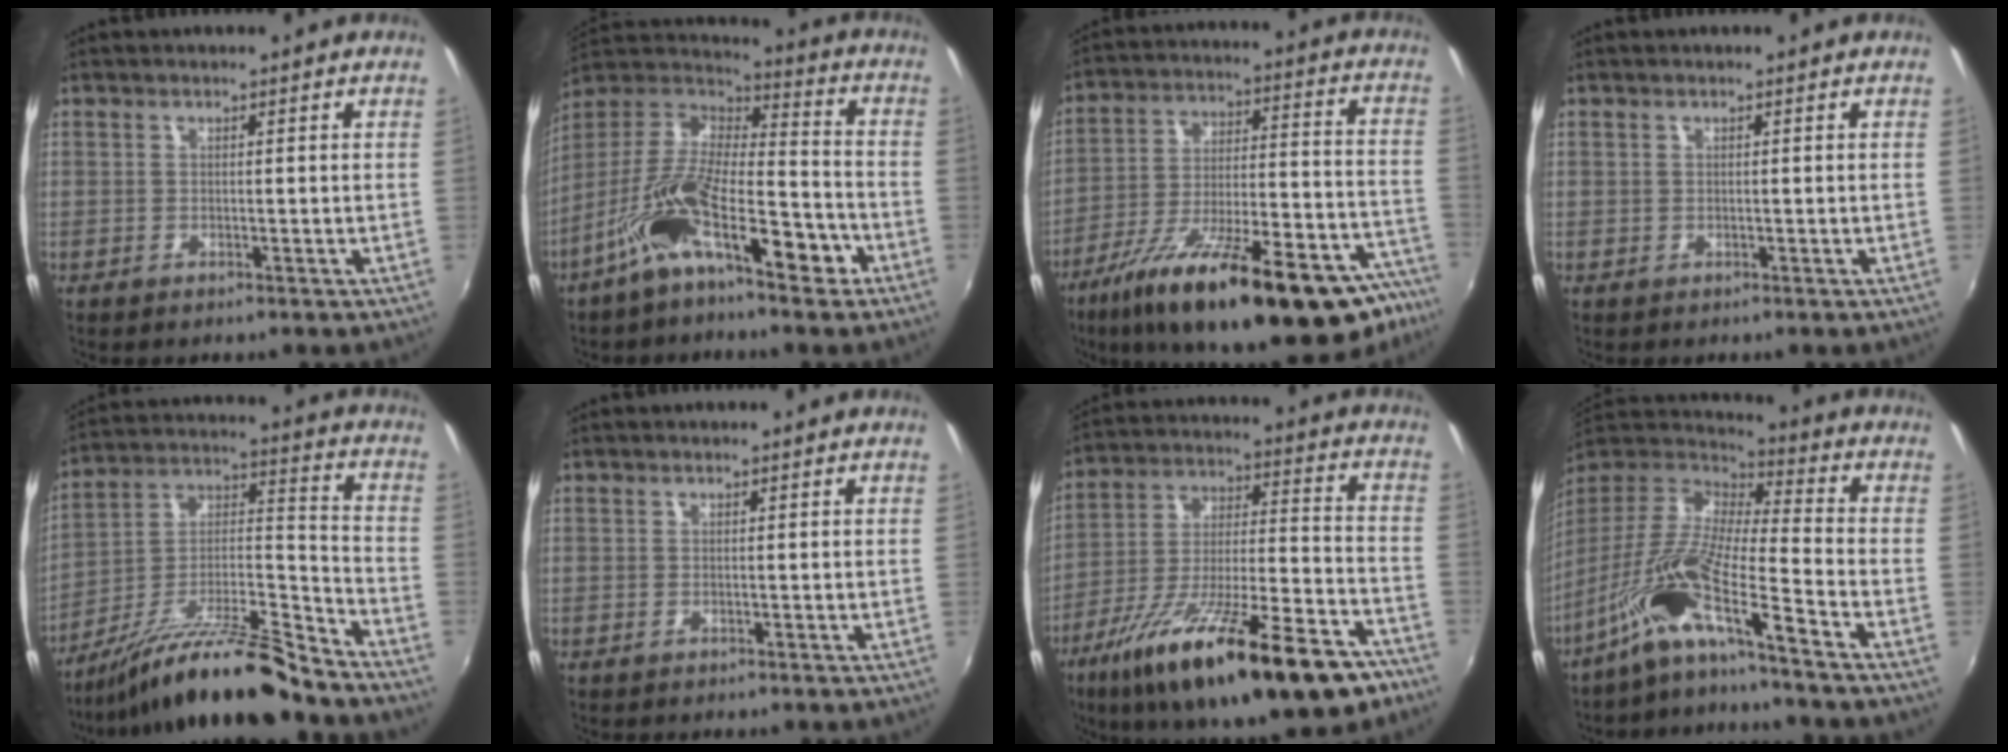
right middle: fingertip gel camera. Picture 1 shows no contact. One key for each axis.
{"total": 17.4, "fx": -9.8, "fy": 6.0, "fz": 13.1, "tx": -0.221, "ty": 0.006, "tz": -0.178}
{"total": 33.7, "fx": -24.7, "fy": 8.5, "fz": 21.3, "tx": -0.313, "ty": -0.037, "tz": -0.353}
{"total": 0.0}
{"total": 18.0, "fx": -14.7, "fy": 2.6, "fz": 10.0, "tx": -0.171, "ty": 0.004, "tz": -0.255}
{"total": 0.0}
{"total": 28.8, "fx": -18.2, "fy": 7.8, "fz": 20.9, "tx": -0.336, "ty": -0.047, "tz": -0.279}
{"total": 13.5, "fx": -9.4, "fy": 0.5, "fz": 9.7, "tx": -0.183, "ty": -0.001, "tz": -0.195}